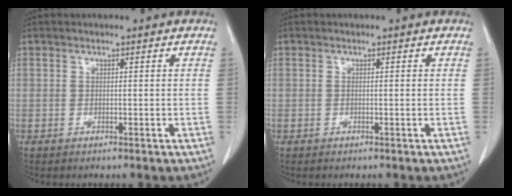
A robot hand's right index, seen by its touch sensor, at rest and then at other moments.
{"total": 0.0}